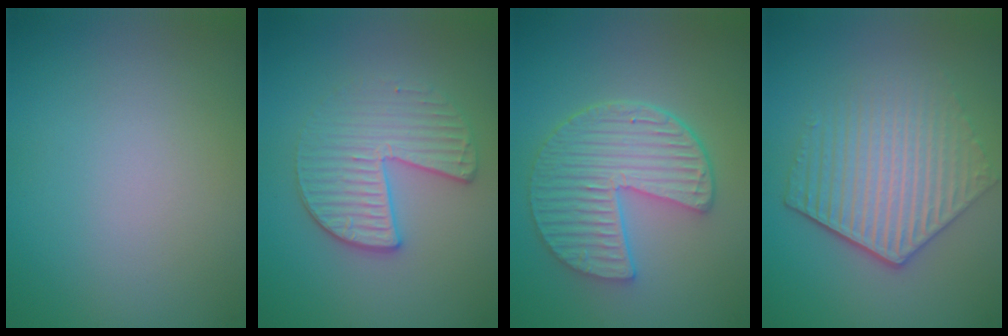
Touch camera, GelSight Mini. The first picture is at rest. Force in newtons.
{"total": 3.5, "press": 3.3, "slide": 1.2}
{"total": 6.0, "press": 4.8, "slide": 3.6}
{"total": 5.5, "press": 4.2, "slide": 3.6}